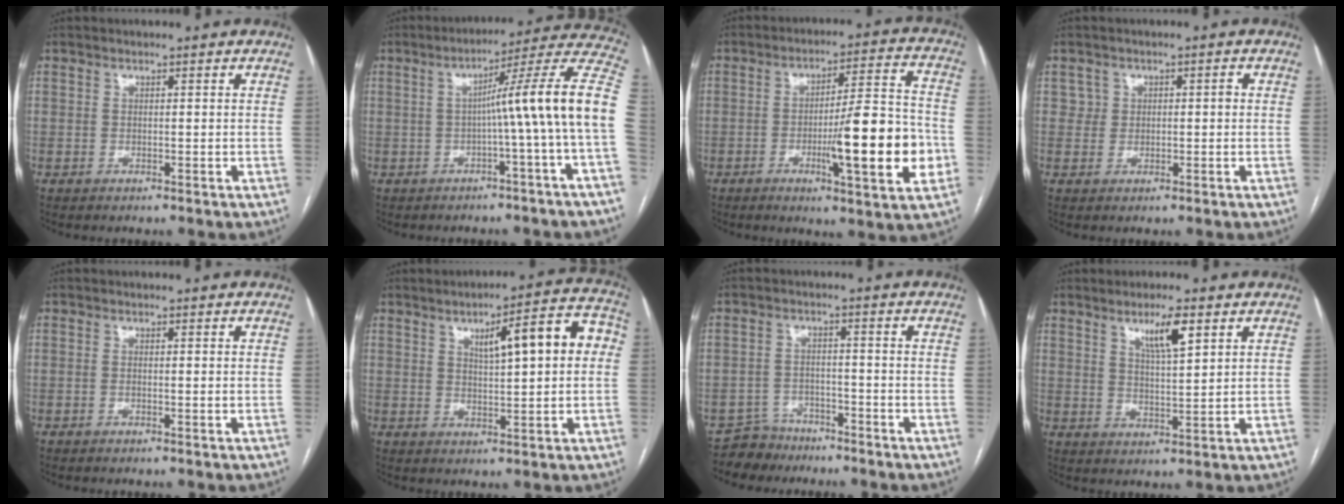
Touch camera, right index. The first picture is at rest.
{"total": 13.9, "force": [-1.2, -2.4, 13.7], "torque": [-0.167, 0.031, -0.025]}
{"total": 15.7, "force": [-3.9, 1.5, 15.1], "torque": [-0.226, -0.002, -0.057]}
{"total": 2.1, "force": [0.4, 1.9, 0.9], "torque": [-0.010, 0.010, 0.009]}
{"total": 0.7, "force": [-0.1, 0.1, 0.7], "torque": [-0.016, -0.001, -0.001]}
{"total": 11.0, "force": [2.3, 2.1, 10.5], "torque": [-0.141, 0.032, 0.031]}
{"total": 4.6, "force": [-3.9, 2.2, -1.0], "torque": [0.021, 0.003, -0.071]}
{"total": 5.9, "force": [3.3, 0.7, 4.8], "torque": [-0.084, -0.004, 0.059]}